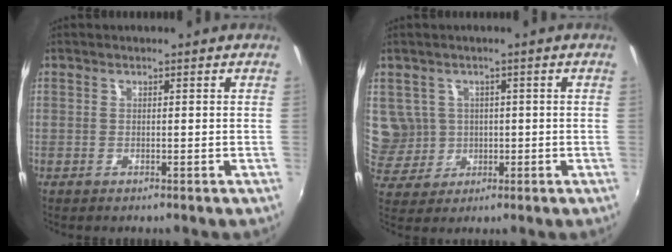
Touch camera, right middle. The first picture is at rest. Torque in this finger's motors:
{"motor_torque": [0.05, -0.05, -0.13, -0.05]}